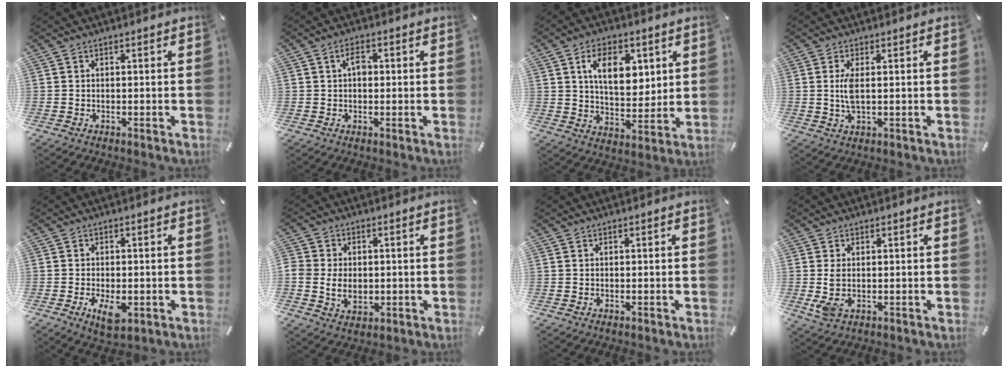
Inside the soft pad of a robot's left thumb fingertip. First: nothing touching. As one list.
[{"total": 3.0, "force": [0.4, 1.8, 2.3], "torque": [-0.039, 0.005, 0.003]}, {"total": 11.4, "force": [4.5, 7.0, 7.8], "torque": [-0.124, -0.003, 0.077]}, {"total": 4.2, "force": [0.5, 1.4, 4.0], "torque": [-0.094, -0.004, 0.002]}, {"total": 5.5, "force": [-1.6, 3.1, 4.3], "torque": [-0.087, -0.005, -0.031]}, {"total": 6.8, "force": [-0.4, 5.6, 3.9], "torque": [-0.080, -0.001, -0.011]}, {"total": 0.0}, {"total": 4.2, "force": [0.2, 2.7, 3.1], "torque": [-0.071, -0.004, -0.001]}]